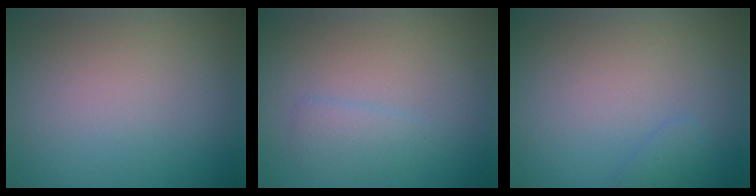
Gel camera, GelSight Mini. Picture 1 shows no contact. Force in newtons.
{"total": 1.4, "press": 1.4, "slide": 0.2}
{"total": 0.9, "press": 0.9, "slide": 0.0}